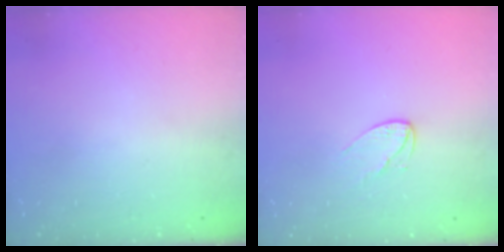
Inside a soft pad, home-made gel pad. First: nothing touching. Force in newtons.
{"total": 5.3, "press": 5.3, "slide": 0.5}